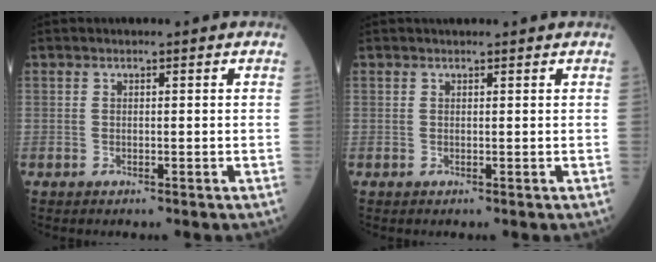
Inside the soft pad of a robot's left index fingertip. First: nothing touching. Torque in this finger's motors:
{"motor_torque": [-0.09, 0.00, -0.01, 0.01]}